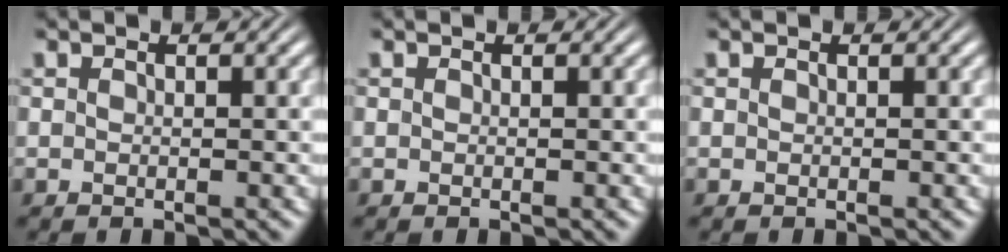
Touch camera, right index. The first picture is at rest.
{"total": 0.0}
{"total": 0.0}